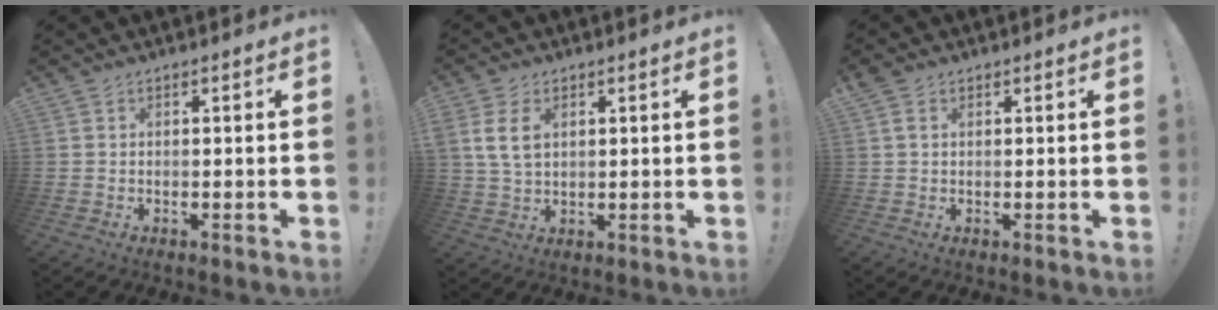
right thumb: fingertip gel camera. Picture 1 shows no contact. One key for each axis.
{"total": 7.8, "fx": 2.4, "fy": 5.0, "fz": 5.5, "tx": -0.105, "ty": 0.002, "tz": 0.048}
{"total": 2.4, "fx": 1.1, "fy": 1.5, "fz": 1.6, "tx": -0.024, "ty": 0.002, "tz": 0.020}